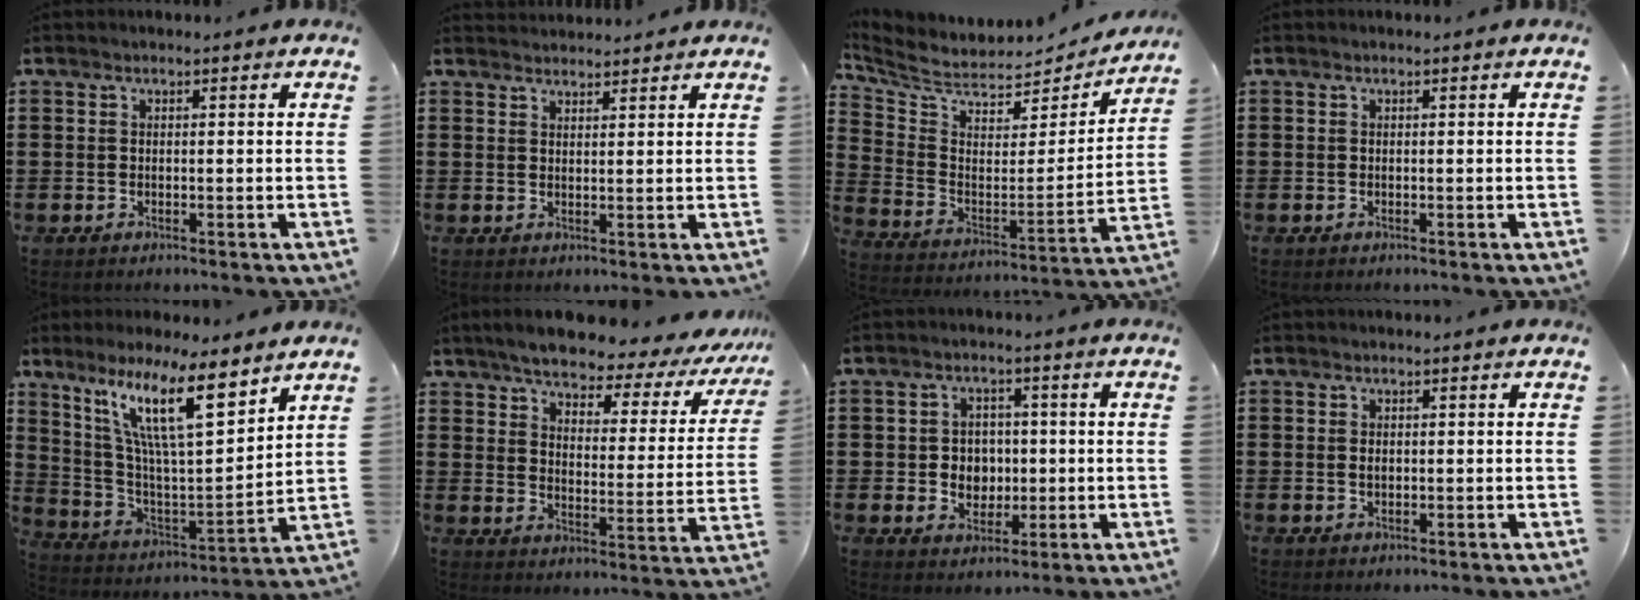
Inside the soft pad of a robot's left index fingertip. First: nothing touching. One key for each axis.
{"total": 1.9, "fx": 1.9, "fy": 0.1, "fz": -0.2, "tx": -0.001, "ty": -0.002, "tz": 0.038}
{"total": 5.7, "fx": 5.0, "fy": 2.2, "fz": 1.6, "tx": -0.065, "ty": -0.044, "tz": 0.084}
{"total": 0.0}
{"total": 14.3, "fx": 9.1, "fy": 2.5, "fz": 10.7, "tx": -0.229, "ty": -0.036, "tz": 0.153}
{"total": 5.2, "fx": 4.7, "fy": 1.0, "fz": 2.1, "tx": -0.068, "ty": -0.031, "tz": 0.074}
{"total": 4.5, "fx": -0.1, "fy": 4.2, "fz": 1.7, "tx": -0.034, "ty": 0.004, "tz": -0.008}
{"total": 0.9, "fx": 0.1, "fy": 0.5, "fz": 0.7, "tx": -0.016, "ty": 0.002, "tz": 0.002}